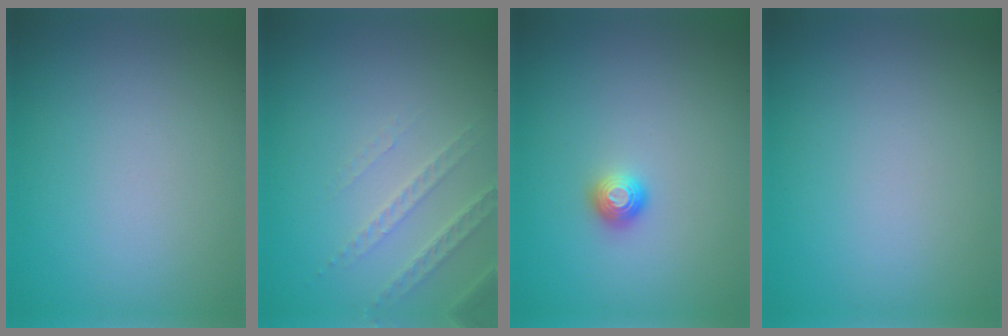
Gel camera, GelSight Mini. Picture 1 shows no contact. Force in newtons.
{"total": 2.2, "press": 2.1, "slide": 0.7}
{"total": 1.1, "press": 1.0, "slide": 0.2}
{"total": 0.0}